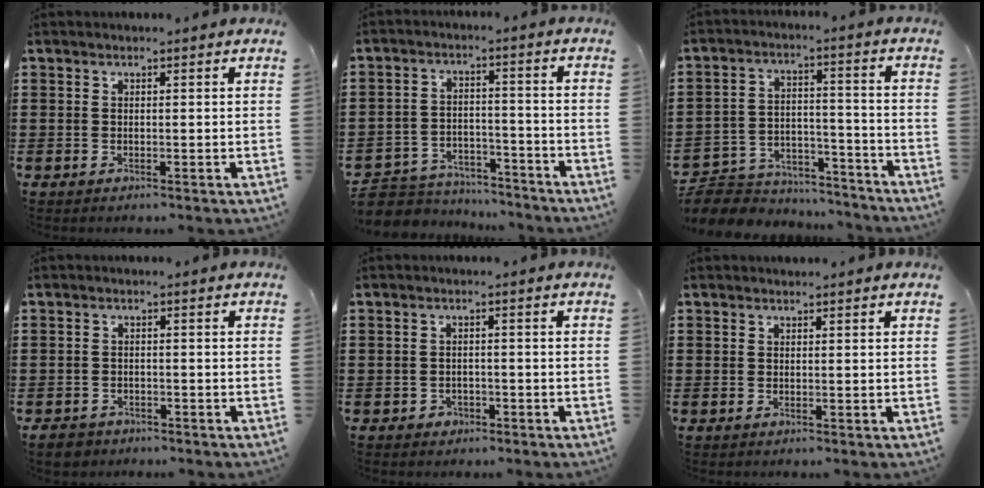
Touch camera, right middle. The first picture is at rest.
{"total": 5.1, "force": [-4.8, 1.8, -0.2], "torque": [-0.015, 0.010, -0.106]}
{"total": 6.8, "force": [-6.5, 2.0, 0.7], "torque": [-0.020, 0.015, -0.132]}
{"total": 2.0, "force": [-1.8, 0.7, 0.1], "torque": [-0.009, 0.004, -0.040]}
{"total": 1.4, "force": [-1.1, 0.9, 0.1], "torque": [-0.008, 0.000, -0.026]}
{"total": 0.0}